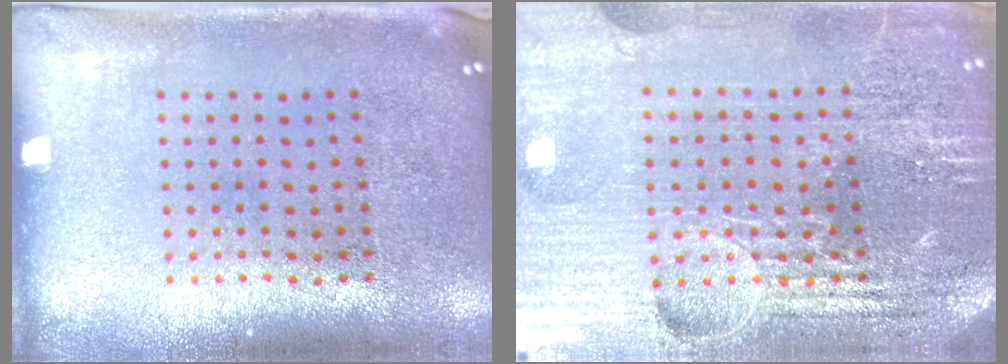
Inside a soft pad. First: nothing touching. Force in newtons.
{"total": 5.9, "press": 5.3, "slide": 2.6}